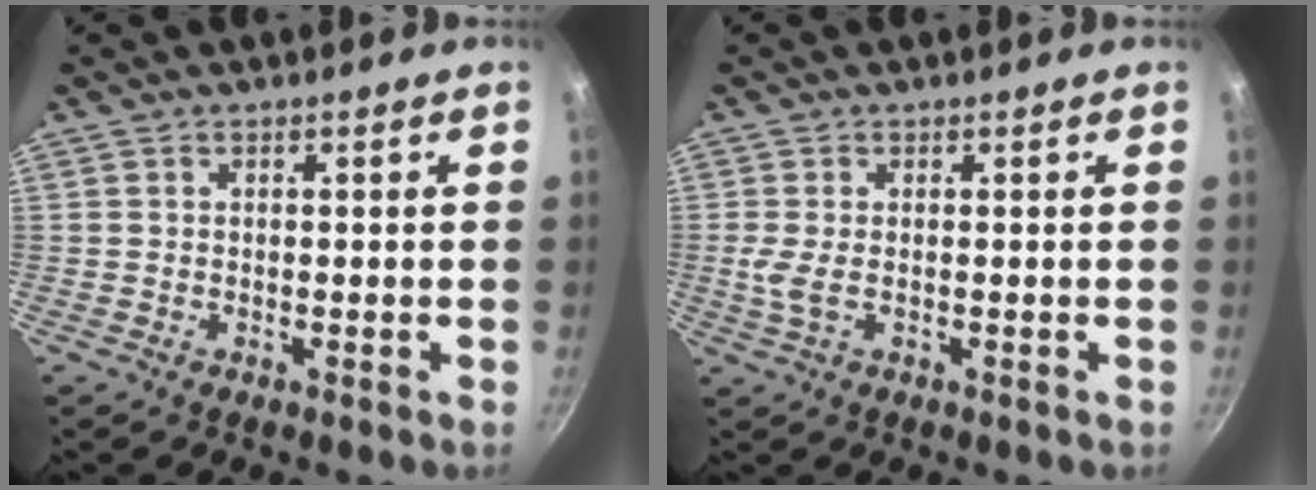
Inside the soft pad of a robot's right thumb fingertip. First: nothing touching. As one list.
[{"total": 3.0, "force": [-0.1, 1.3, 2.7], "torque": [-0.064, -0.002, -0.001]}]